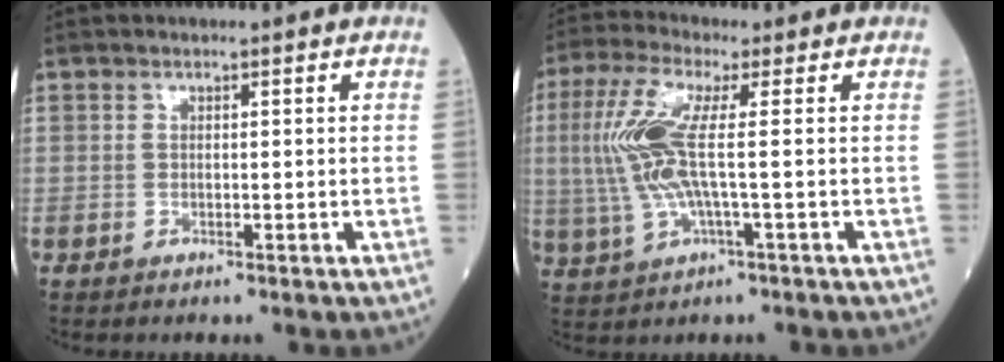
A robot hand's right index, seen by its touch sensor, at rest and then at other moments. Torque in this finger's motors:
{"motor_torque": [1.80, 0.18, 0.91, 0.21]}